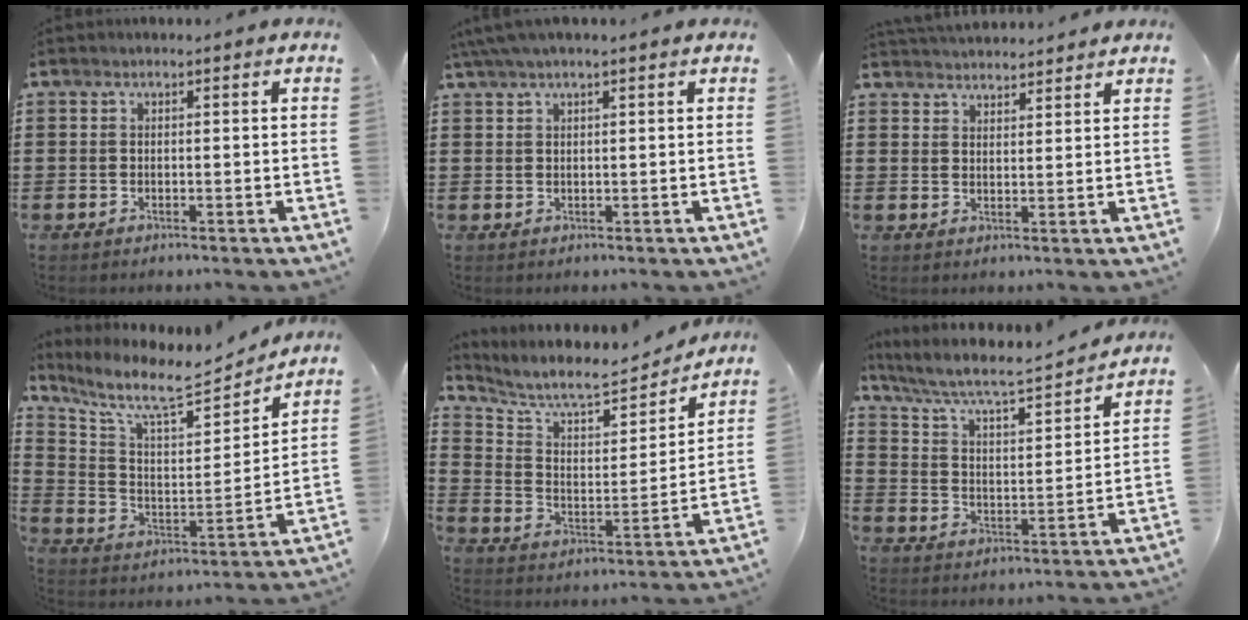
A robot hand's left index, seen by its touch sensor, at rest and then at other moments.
{"total": 2.5, "force": [1.6, 0.1, 1.9], "torque": [-0.039, 0.001, 0.030]}
{"total": 3.2, "force": [3.2, 0.3, -0.1], "torque": [-0.008, -0.009, 0.061]}
{"total": 9.2, "force": [7.8, 1.9, 4.4], "torque": [-0.115, -0.052, 0.130]}
{"total": 8.6, "force": [7.9, 1.2, 3.4], "torque": [-0.102, -0.051, 0.134]}
{"total": 5.6, "force": [4.8, 0.5, 2.8], "torque": [-0.076, -0.037, 0.071]}